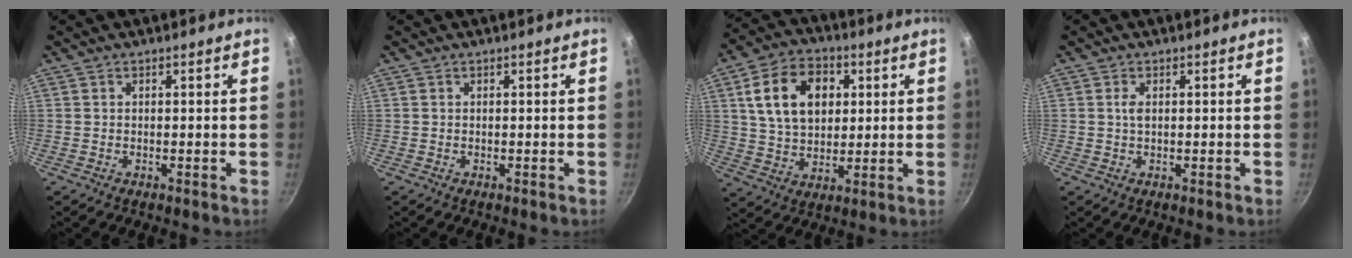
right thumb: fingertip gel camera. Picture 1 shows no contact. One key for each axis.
{"total": 0.0}
{"total": 15.0, "fx": 3.9, "fy": 10.5, "fz": 10.0, "tx": -0.150, "ty": 0.003, "tz": 0.064}
{"total": 1.5, "fx": 0.3, "fy": 0.8, "fz": 1.2, "tx": -0.023, "ty": 0.002, "tz": 0.005}